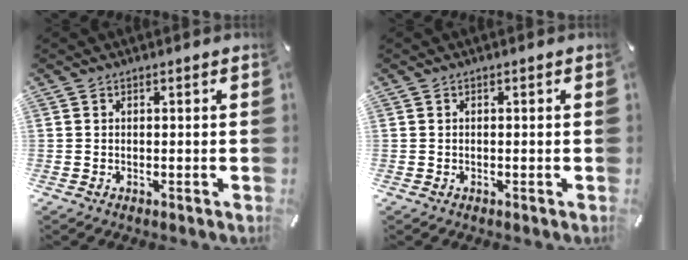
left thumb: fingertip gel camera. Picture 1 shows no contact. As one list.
[{"total": 0.0}]